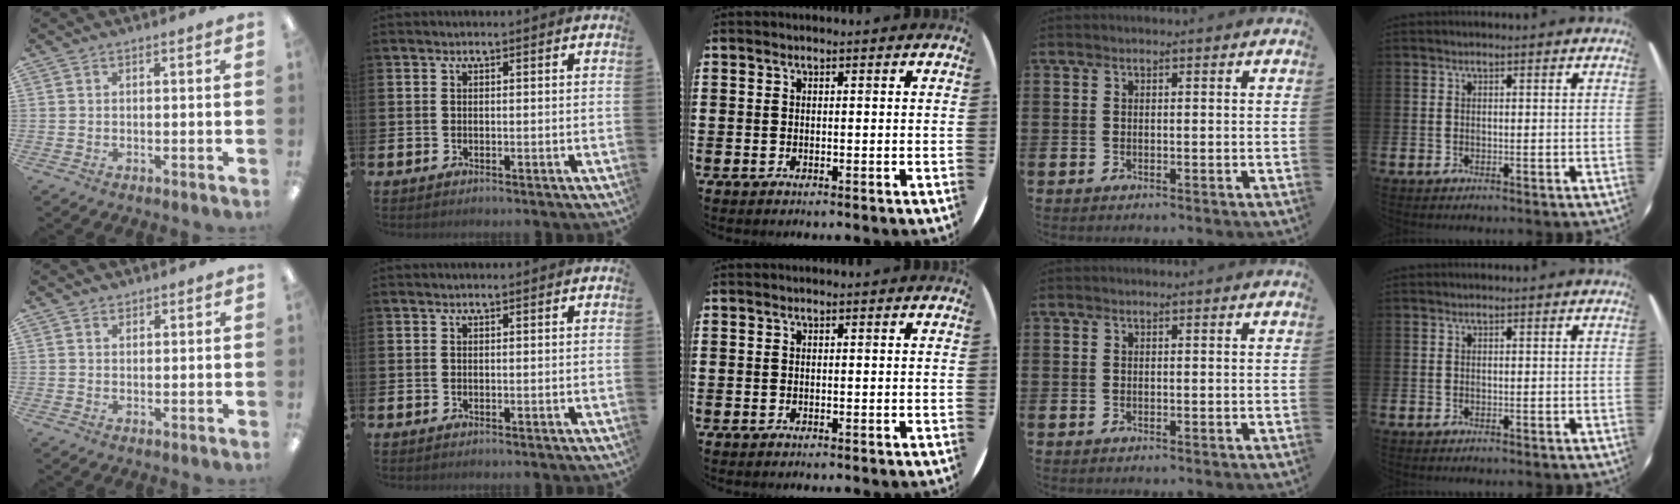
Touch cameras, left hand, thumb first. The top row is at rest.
{"thumb": {"total": 1.8, "force": [1.4, 1.0, -0.1], "torque": [0.010, -0.004, 0.025]}}